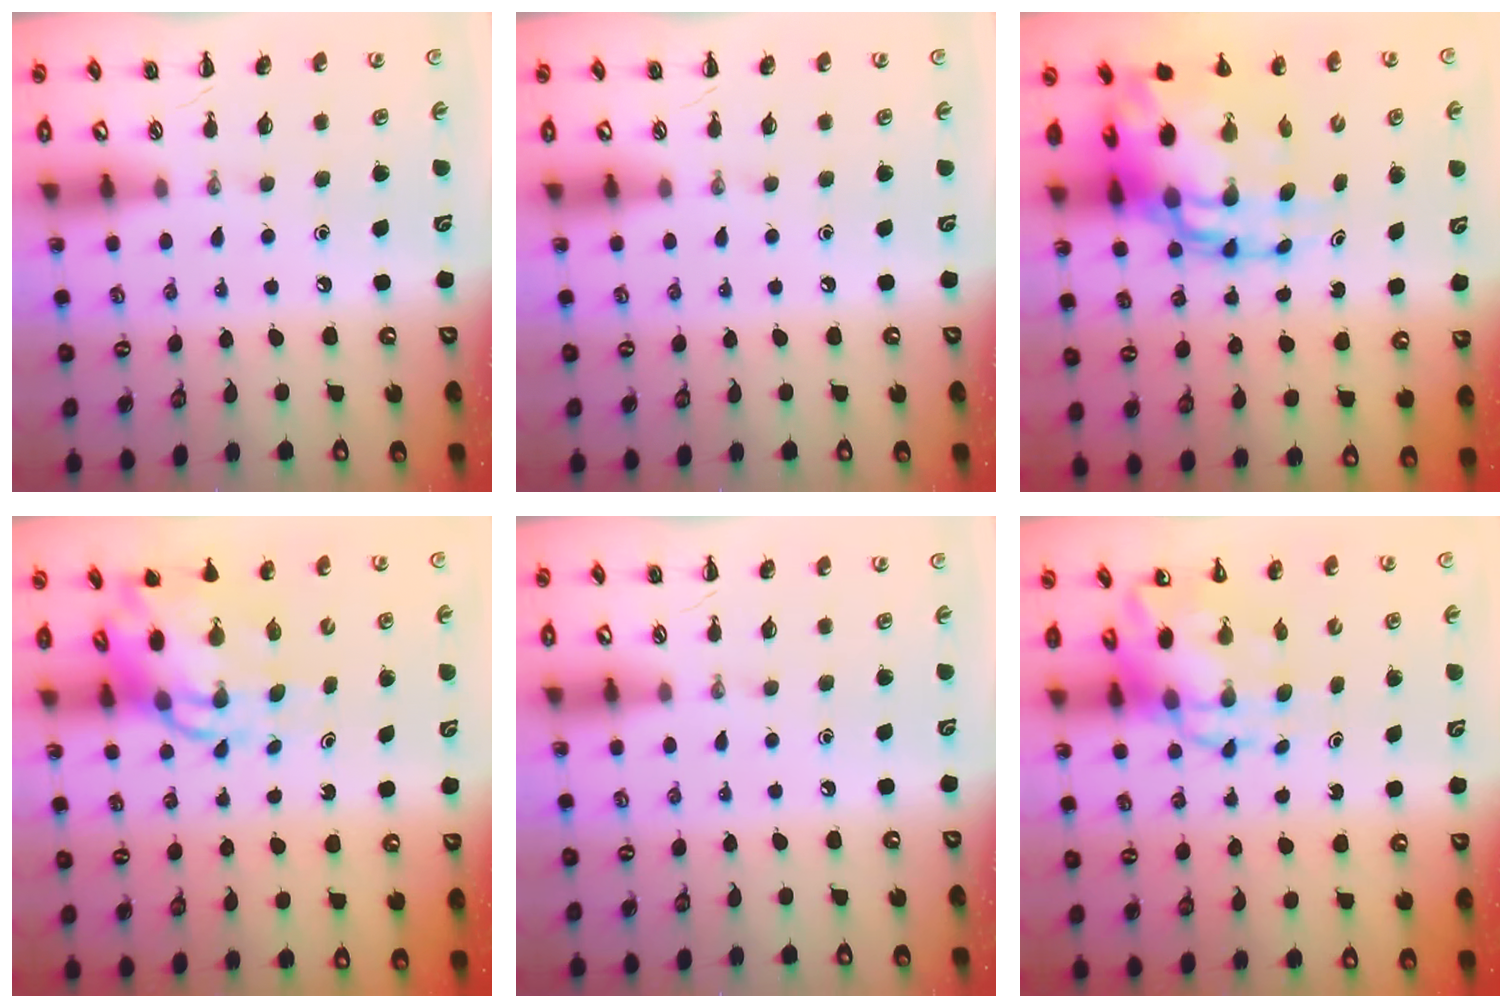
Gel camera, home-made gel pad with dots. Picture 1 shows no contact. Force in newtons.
{"total": 0.0}
{"total": 18.9, "press": 18.1, "slide": 5.4}
{"total": 9.0, "press": 8.6, "slide": 2.6}
{"total": 0.0}
{"total": 8.9, "press": 8.5, "slide": 2.7}